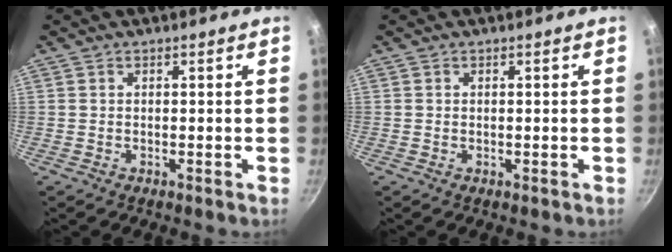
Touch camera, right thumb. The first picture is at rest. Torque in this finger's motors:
{"motor_torque": [0.15, 0.08, 0.44, -0.01, -0.02]}